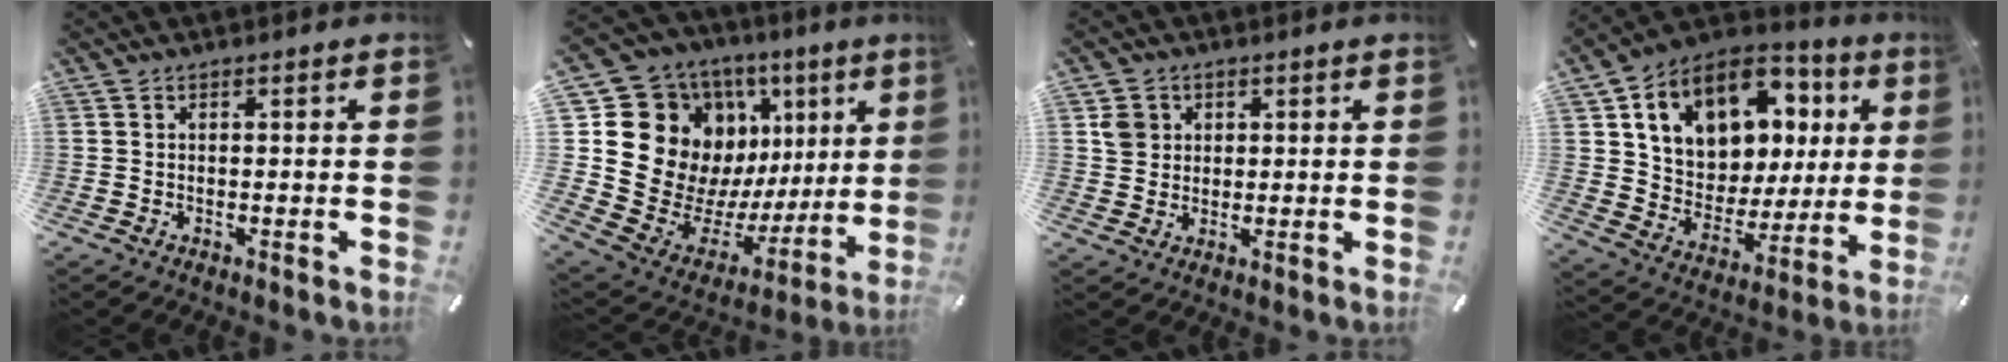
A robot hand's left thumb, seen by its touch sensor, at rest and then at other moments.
{"total": 18.0, "force": [6.4, 15.5, 6.5], "torque": [-0.073, -0.075, 0.154]}
{"total": 4.0, "force": [1.3, 3.8, 0.4], "torque": [0.005, -0.003, 0.021]}
{"total": 16.9, "force": [7.7, 12.2, 8.9], "torque": [-0.155, -0.039, 0.143]}